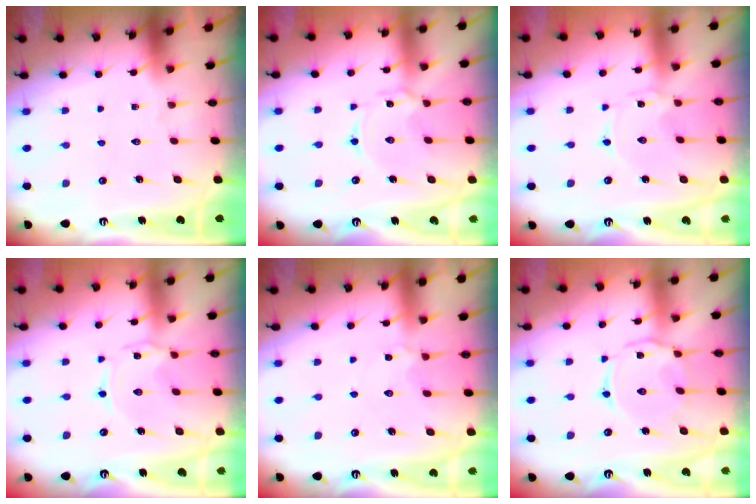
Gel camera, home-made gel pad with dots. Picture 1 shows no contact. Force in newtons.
{"total": 2.1, "press": 2.1, "slide": 0.3}
{"total": 0.0}
{"total": 0.5, "press": 0.5, "slide": 0.1}
{"total": 2.1, "press": 2.0, "slide": 0.6}
{"total": 5.3, "press": 5.2, "slide": 0.2}